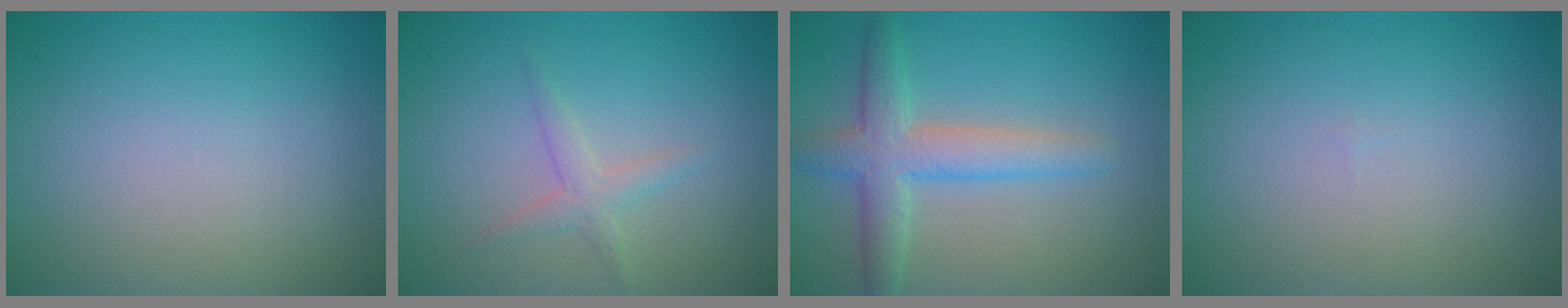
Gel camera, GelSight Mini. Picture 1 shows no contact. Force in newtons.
{"total": 1.6, "press": 1.6, "slide": 0.1}
{"total": 4.3, "press": 4.3, "slide": 0.2}
{"total": 0.0}